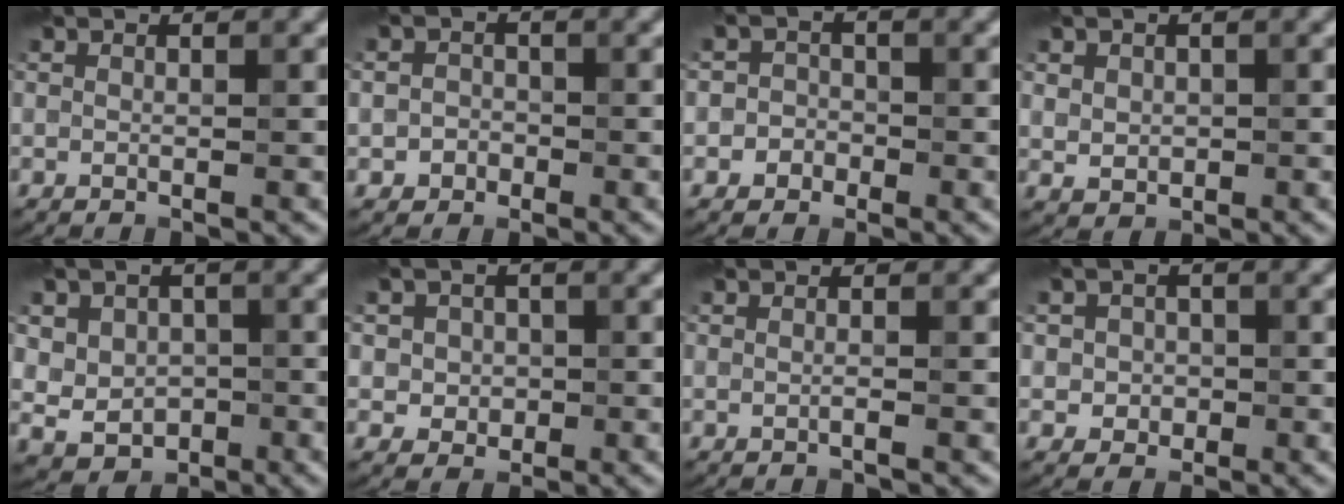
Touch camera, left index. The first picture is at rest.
{"total": 1.8, "force": [-0.5, 1.6, 0.3], "torque": [0.009, 0.001, -0.016]}
{"total": 2.1, "force": [-0.6, 1.9, 0.4], "torque": [0.020, 0.002, -0.022]}
{"total": 2.0, "force": [0.5, 1.8, 0.9], "torque": [-0.017, -0.004, 0.013]}
{"total": 4.8, "force": [0.6, 4.3, 2.1], "torque": [-0.028, 0.003, 0.001]}
{"total": 3.1, "force": [0.3, 2.8, 1.2], "torque": [-0.006, 0.003, -0.003]}
{"total": 0.6, "force": [-0.2, 0.2, 0.6], "torque": [-0.009, -0.003, -0.005]}
{"total": 2.3, "force": [0.0, 2.1, 0.8], "torque": [0.005, -0.003, -0.007]}